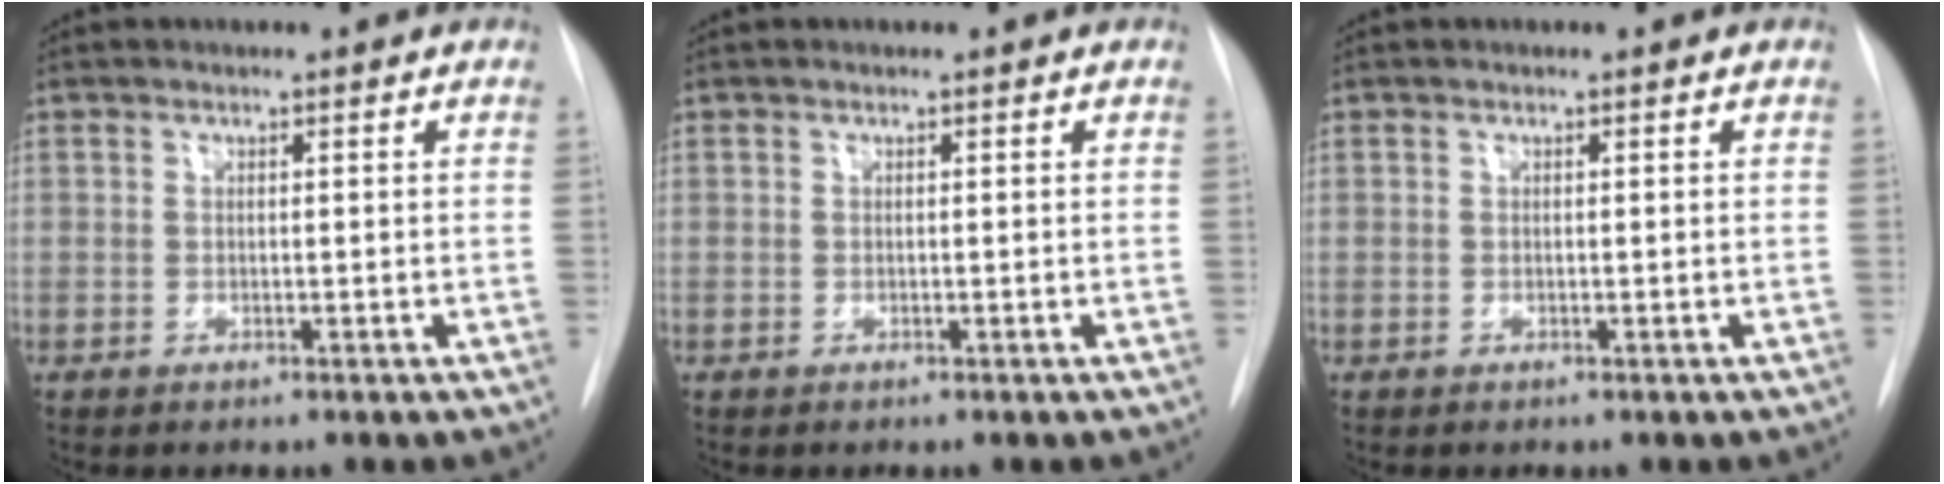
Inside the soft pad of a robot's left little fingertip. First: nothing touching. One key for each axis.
{"total": 0.0}
{"total": 0.0}